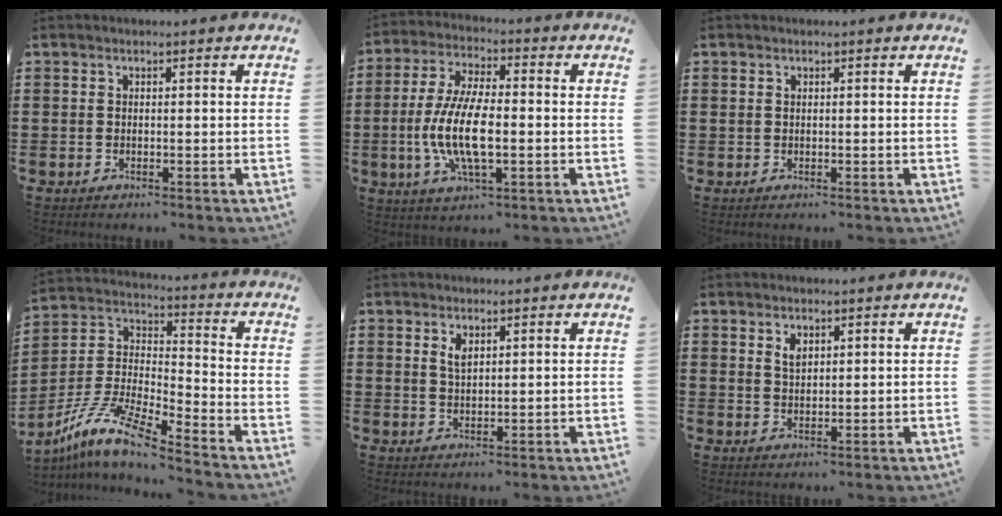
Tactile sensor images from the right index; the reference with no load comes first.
{"total": 11.1, "force": [-2.0, 4.2, 10.1], "torque": [-0.230, -0.015, -0.043]}
{"total": 0.6, "force": [0.3, 0.5, 0.2], "torque": [-0.005, 0.003, 0.006]}
{"total": 10.0, "force": [-8.2, 0.9, 5.6], "torque": [-0.139, -0.006, -0.174]}
{"total": 2.2, "force": [1.3, 1.0, 1.5], "torque": [-0.034, 0.003, 0.022]}
{"total": 2.0, "force": [1.2, 1.1, 1.1], "torque": [-0.017, -0.001, 0.021]}